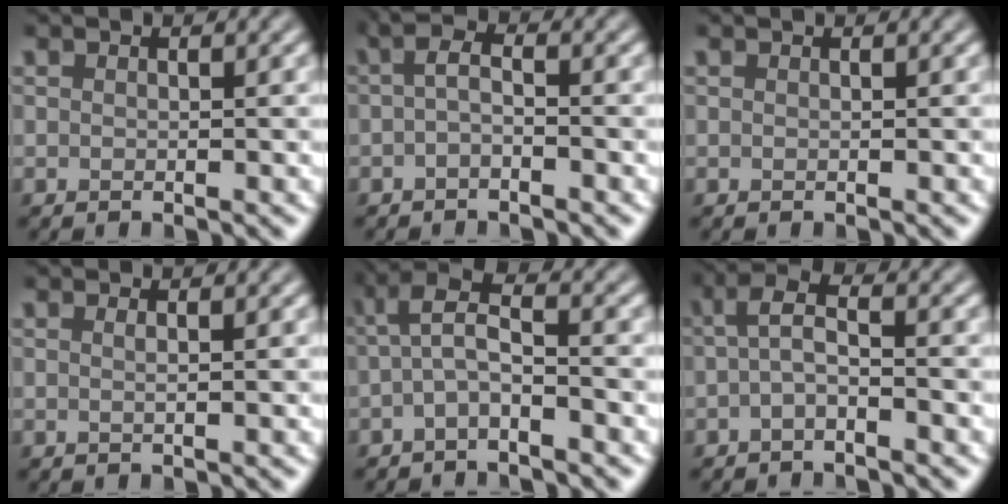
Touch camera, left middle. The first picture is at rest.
{"total": 1.6, "force": [-0.5, 0.4, 1.4], "torque": [-0.028, 0.002, -0.015]}
{"total": 0.0}
{"total": 0.9, "force": [0.3, 0.3, 0.7], "torque": [-0.006, 0.000, -0.003]}
{"total": 2.9, "force": [-1.2, 0.7, 2.5], "torque": [-0.051, 0.014, -0.033]}
{"total": 2.3, "force": [-0.7, 0.6, 2.1], "torque": [-0.045, 0.010, -0.021]}